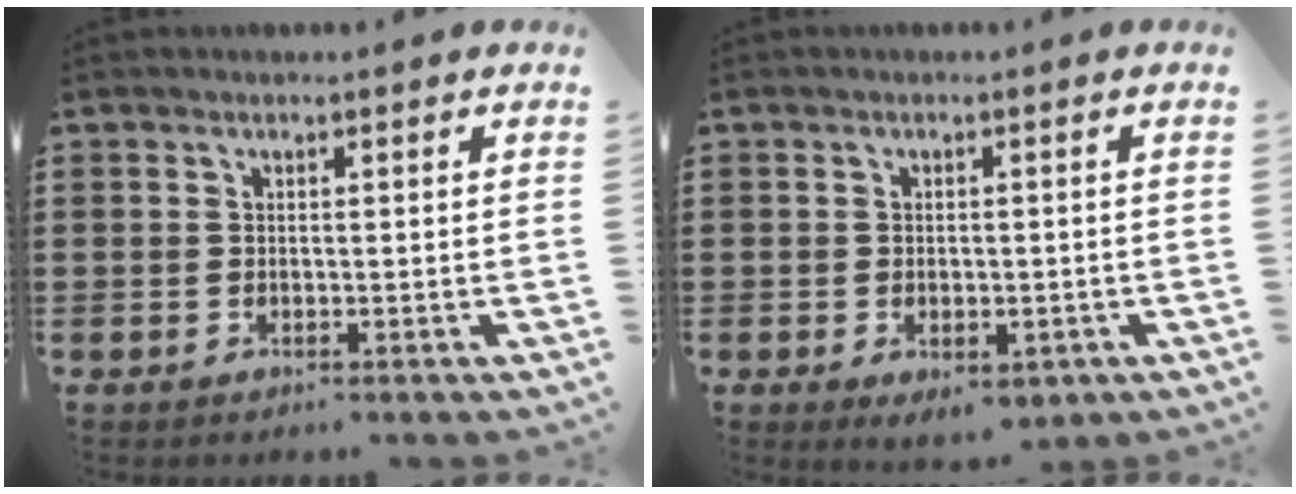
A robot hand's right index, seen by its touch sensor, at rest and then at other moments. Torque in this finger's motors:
{"motor_torque": [0.56, 0.13, 0.22, 0.06]}